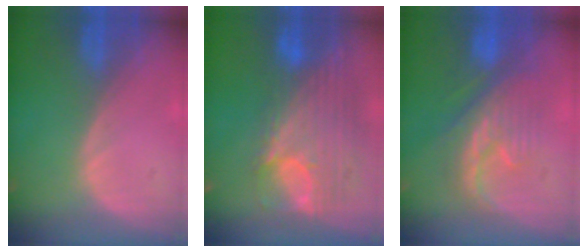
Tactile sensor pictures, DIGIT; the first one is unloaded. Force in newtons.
{"total": 12.1, "press": 10.3, "slide": 6.4}
{"total": 7.9, "press": 7.9, "slide": 1.0}